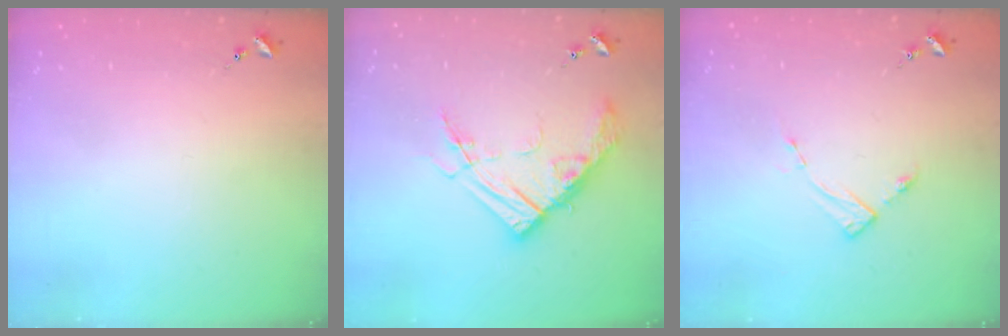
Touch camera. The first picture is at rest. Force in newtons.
{"total": 15.4, "press": 15.3, "slide": 1.8}
{"total": 4.7, "press": 4.7, "slide": 0.6}